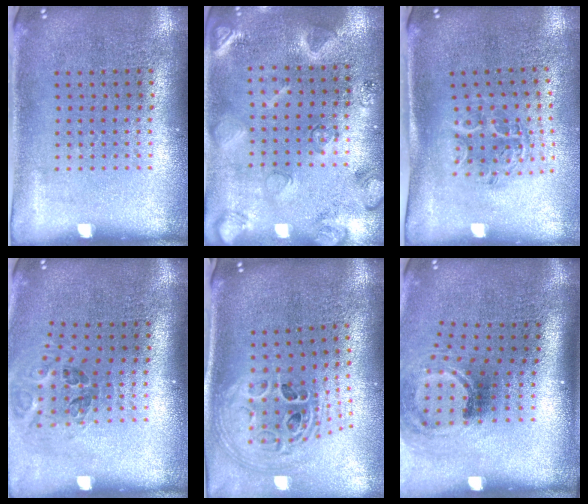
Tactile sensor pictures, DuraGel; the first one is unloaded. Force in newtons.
{"total": 2.3, "press": 2.3, "slide": 0.1}
{"total": 1.1, "press": 1.1, "slide": 0.1}
{"total": 1.2, "press": 1.1, "slide": 0.5}
{"total": 1.9, "press": 1.6, "slide": 1.1}
{"total": 2.0, "press": 1.3, "slide": 1.6}